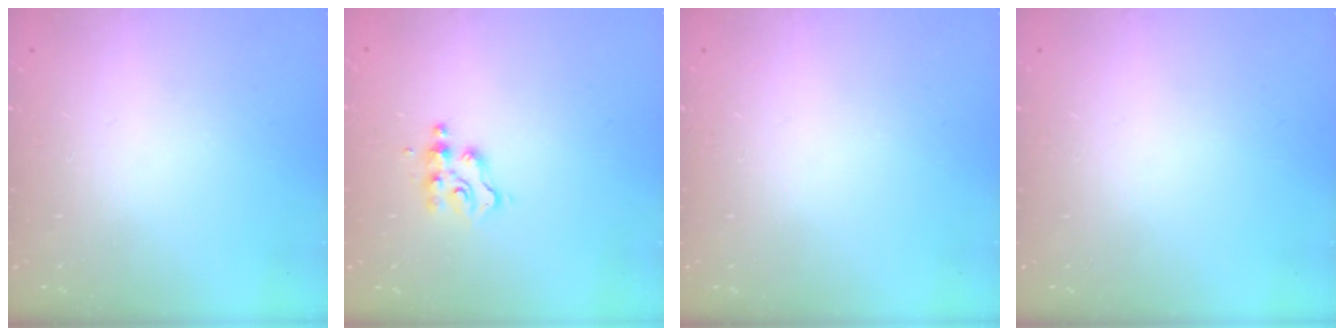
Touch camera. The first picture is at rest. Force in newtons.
{"total": 3.7, "press": 3.6, "slide": 0.4}
{"total": 0.0}
{"total": 0.0}